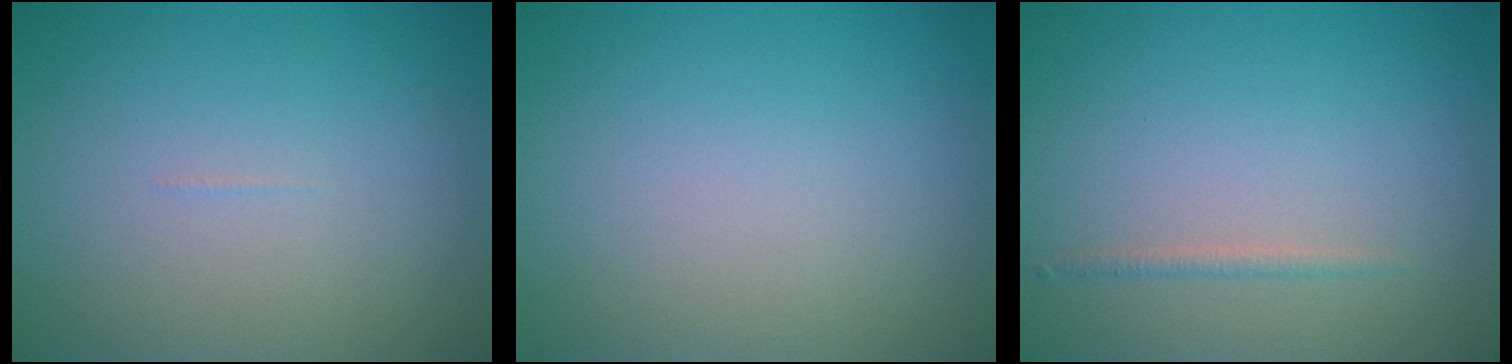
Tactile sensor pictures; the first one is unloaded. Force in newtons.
{"total": 0.0}
{"total": 0.8, "press": 0.8, "slide": 0.0}